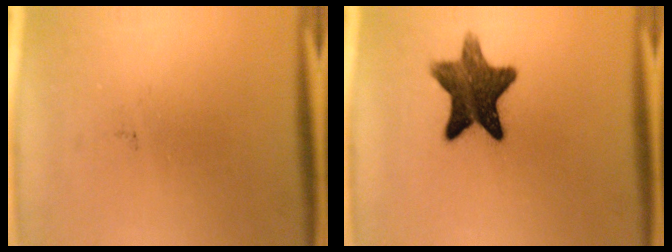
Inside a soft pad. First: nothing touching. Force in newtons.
{"total": 11.6}